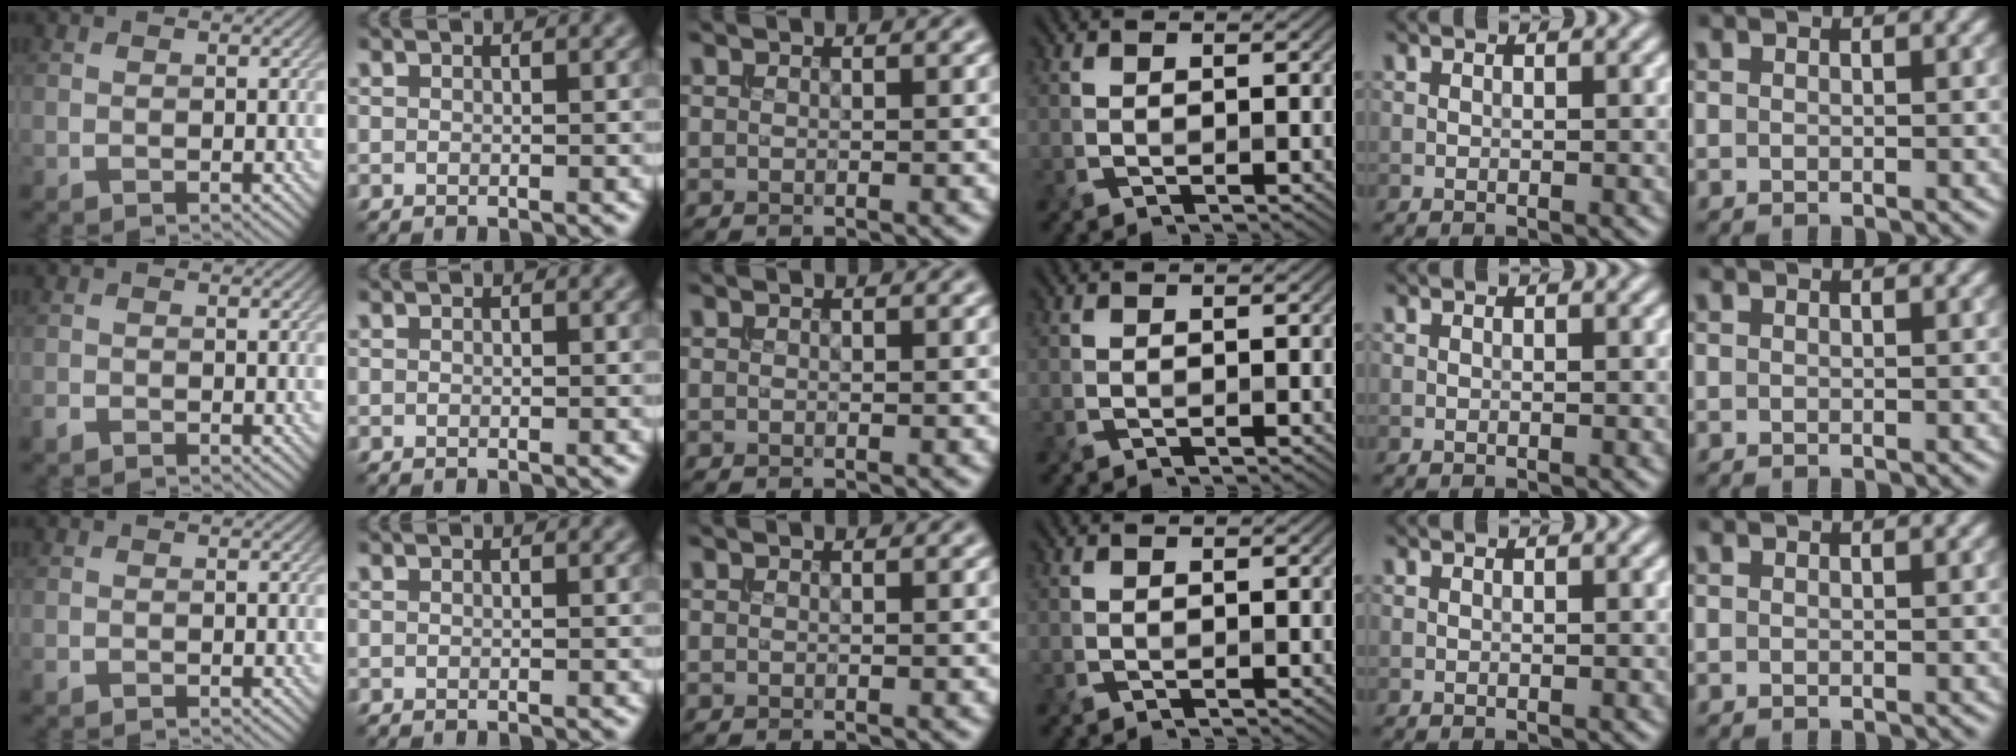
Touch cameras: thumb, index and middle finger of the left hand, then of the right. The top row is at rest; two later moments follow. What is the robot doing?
{"motion": "insert", "object": "file holder"}